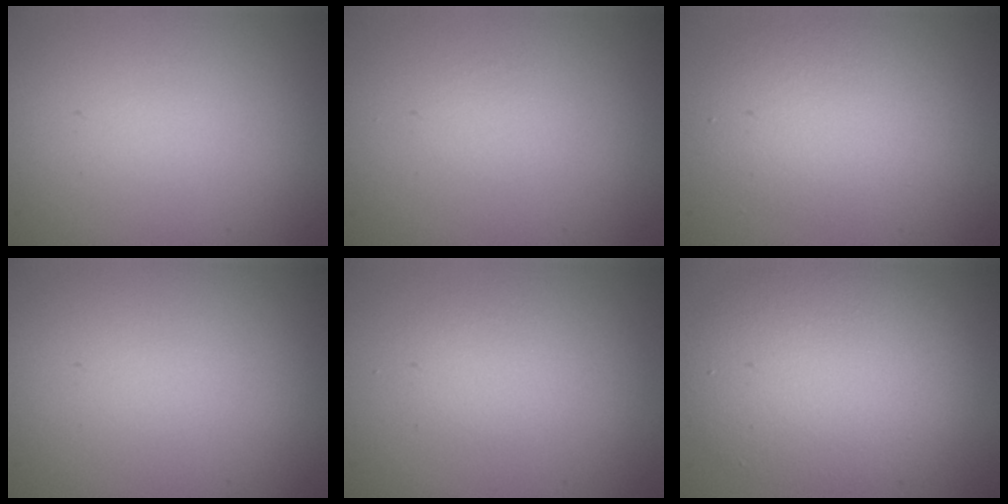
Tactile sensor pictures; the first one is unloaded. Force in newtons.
{"total": 0.0}
{"total": 3.7, "press": 3.7, "slide": 0.3}
{"total": 0.0}
{"total": 1.4, "press": 1.4, "slide": 0.1}
{"total": 6.5, "press": 6.5, "slide": 0.5}